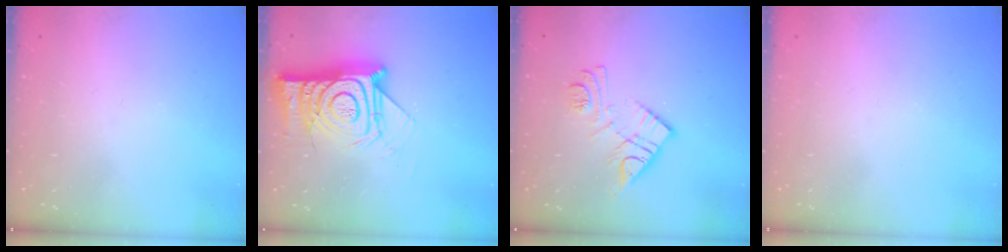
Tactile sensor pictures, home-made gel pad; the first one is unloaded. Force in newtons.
{"total": 18.4, "press": 18.4, "slide": 1.5}
{"total": 11.7, "press": 11.7, "slide": 0.9}
{"total": 1.7, "press": 1.6, "slide": 0.1}